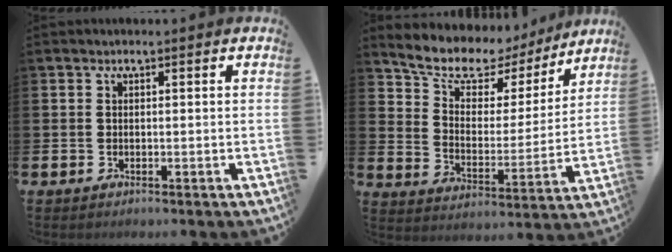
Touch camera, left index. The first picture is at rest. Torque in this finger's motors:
{"motor_torque": [1.19, -0.95, 0.10, 0.12]}